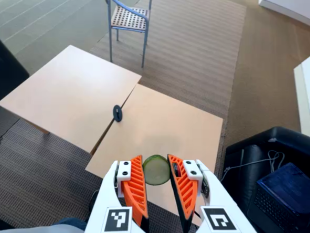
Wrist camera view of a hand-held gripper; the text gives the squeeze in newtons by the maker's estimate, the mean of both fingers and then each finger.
{"total": 12.0, "left": 12.5, "right": 11.5}